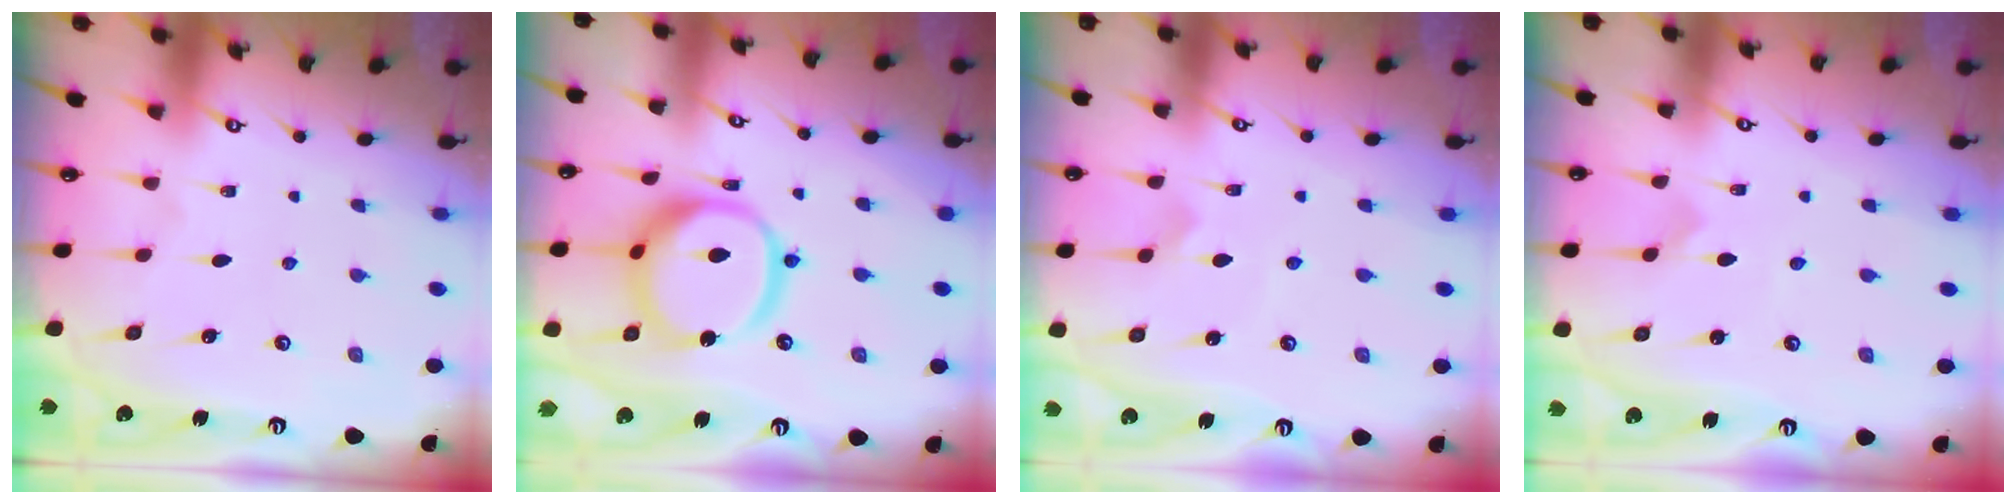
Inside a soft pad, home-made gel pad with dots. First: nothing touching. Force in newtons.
{"total": 15.5, "press": 15.4, "slide": 1.6}
{"total": 1.7, "press": 1.6, "slide": 0.5}
{"total": 0.0}